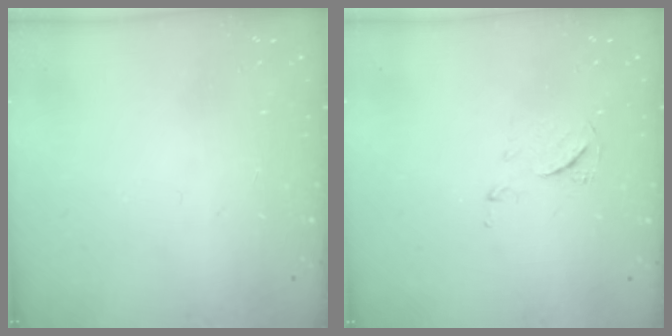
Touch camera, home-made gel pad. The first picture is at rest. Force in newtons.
{"total": 6.1, "press": 6.0, "slide": 0.7}